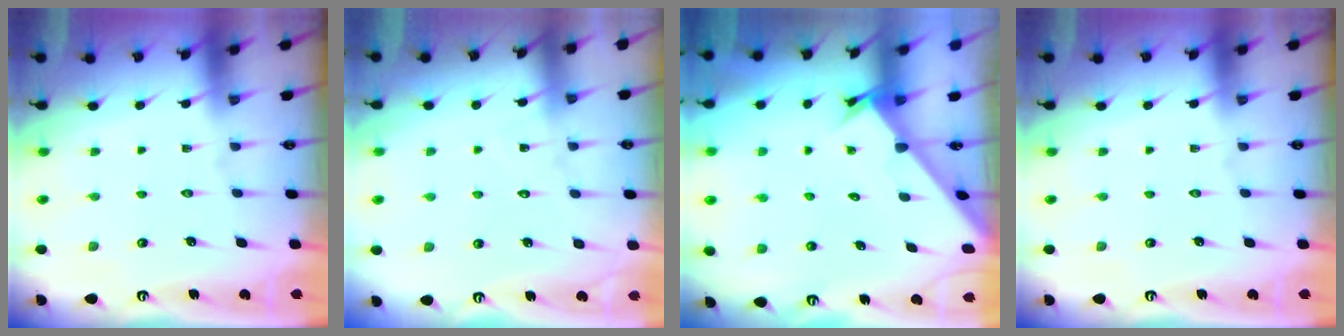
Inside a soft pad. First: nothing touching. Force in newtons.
{"total": 8.0, "press": 8.0, "slide": 0.6}
{"total": 2.6, "press": 2.6, "slide": 0.3}
{"total": 0.0}